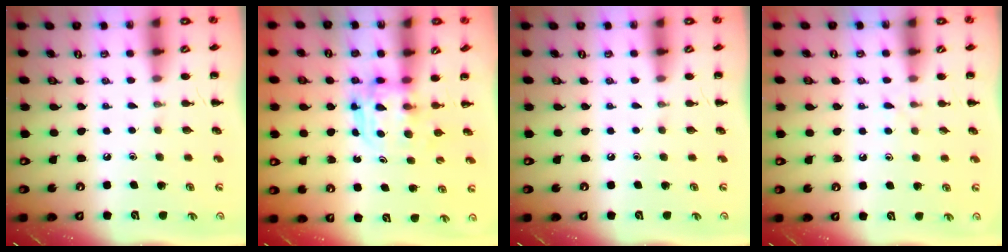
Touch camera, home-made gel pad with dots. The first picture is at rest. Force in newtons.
{"total": 3.8, "press": 3.8, "slide": 0.3}
{"total": 0.0}
{"total": 4.1, "press": 3.9, "slide": 1.3}